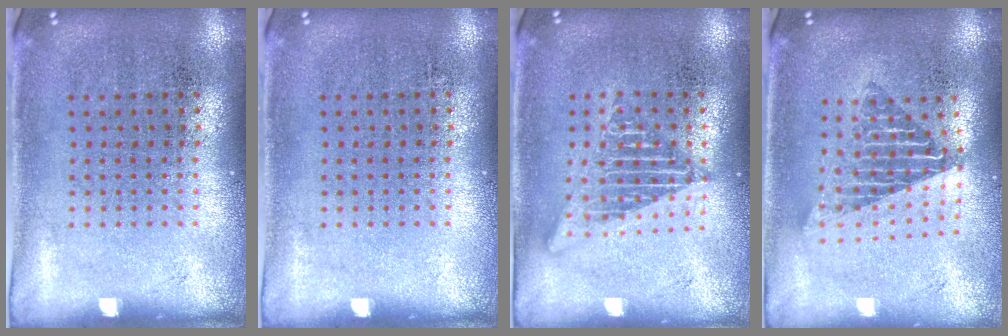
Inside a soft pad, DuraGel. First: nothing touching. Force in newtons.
{"total": 0.0}
{"total": 2.0, "press": 2.0, "slide": 0.2}
{"total": 1.7, "press": 1.4, "slide": 1.0}